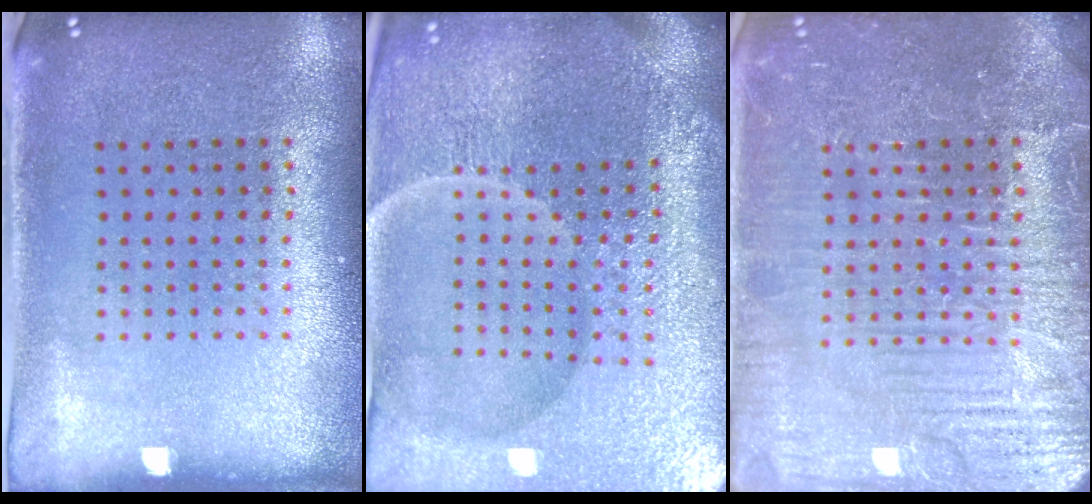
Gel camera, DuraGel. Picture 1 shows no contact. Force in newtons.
{"total": 6.4, "press": 5.7, "slide": 2.9}
{"total": 4.5, "press": 4.5, "slide": 0.5}